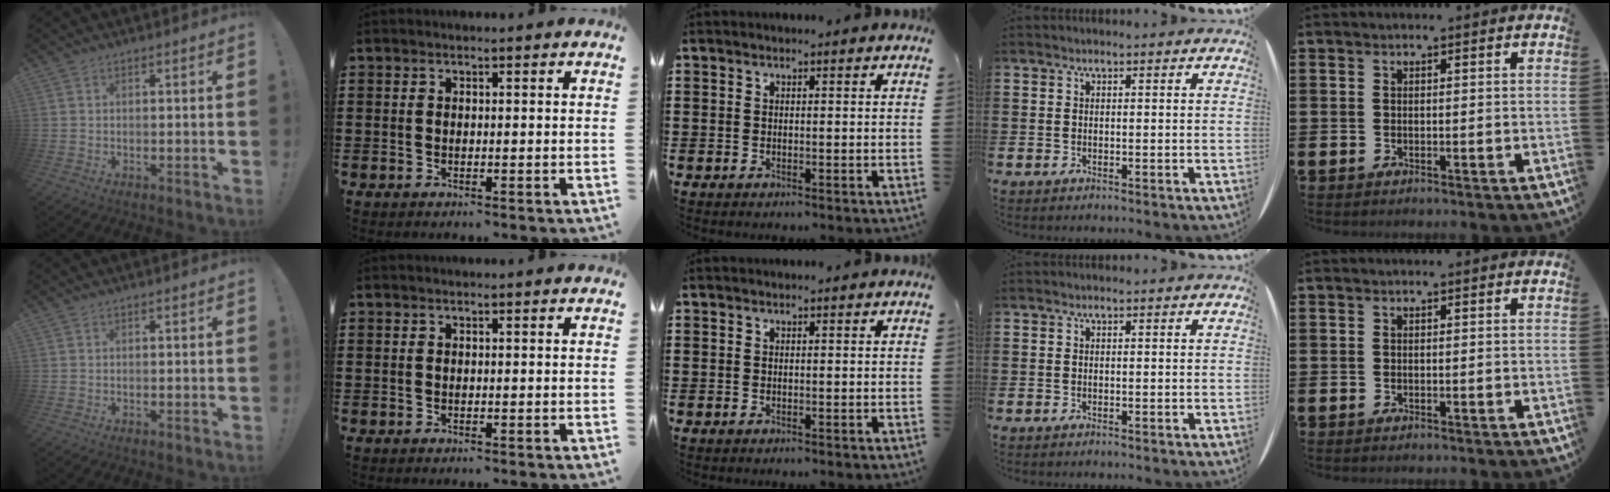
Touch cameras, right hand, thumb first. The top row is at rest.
{}